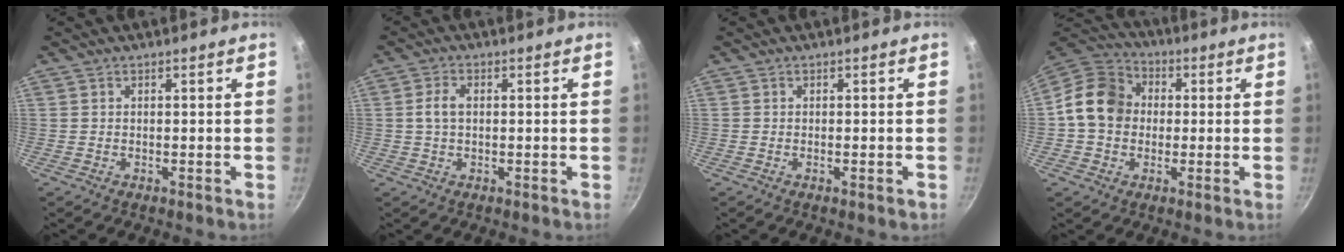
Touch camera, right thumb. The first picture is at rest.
{"total": 3.4, "force": [0.2, 2.1, 2.6], "torque": [-0.053, 0.011, 0.002]}
{"total": 1.2, "force": [-0.5, 0.2, 1.0], "torque": [-0.022, 0.002, -0.011]}
{"total": 12.2, "force": [0.4, 10.3, 6.4], "torque": [-0.081, 0.025, -0.012]}